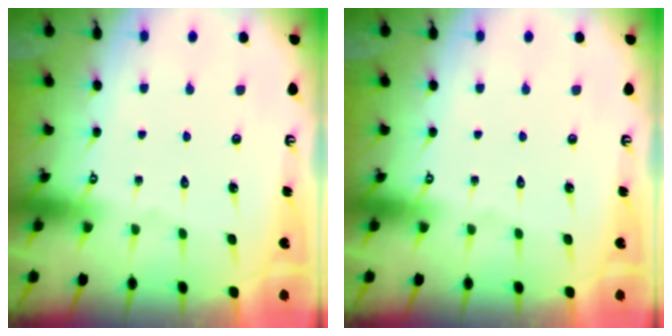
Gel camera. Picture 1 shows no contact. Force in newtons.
{"total": 0.0}